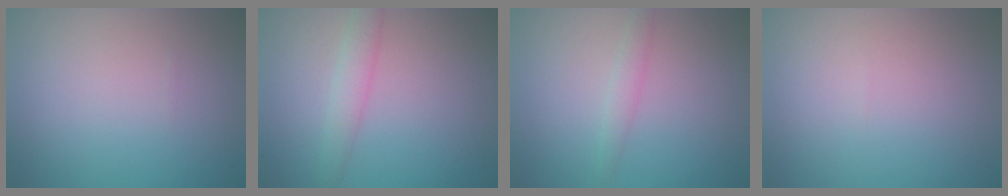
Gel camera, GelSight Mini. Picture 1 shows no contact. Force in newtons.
{"total": 2.3, "press": 2.3, "slide": 0.0}
{"total": 1.4, "press": 1.4, "slide": 0.0}
{"total": 0.0}